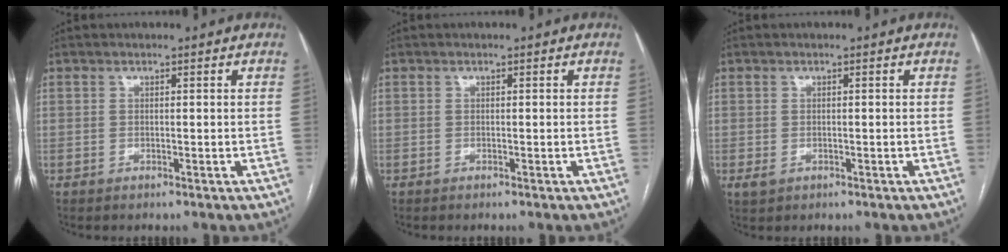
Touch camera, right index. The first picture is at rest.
{"total": 0.0}
{"total": 1.4, "force": [-0.4, 1.1, 0.8], "torque": [-0.015, 0.000, 0.000]}